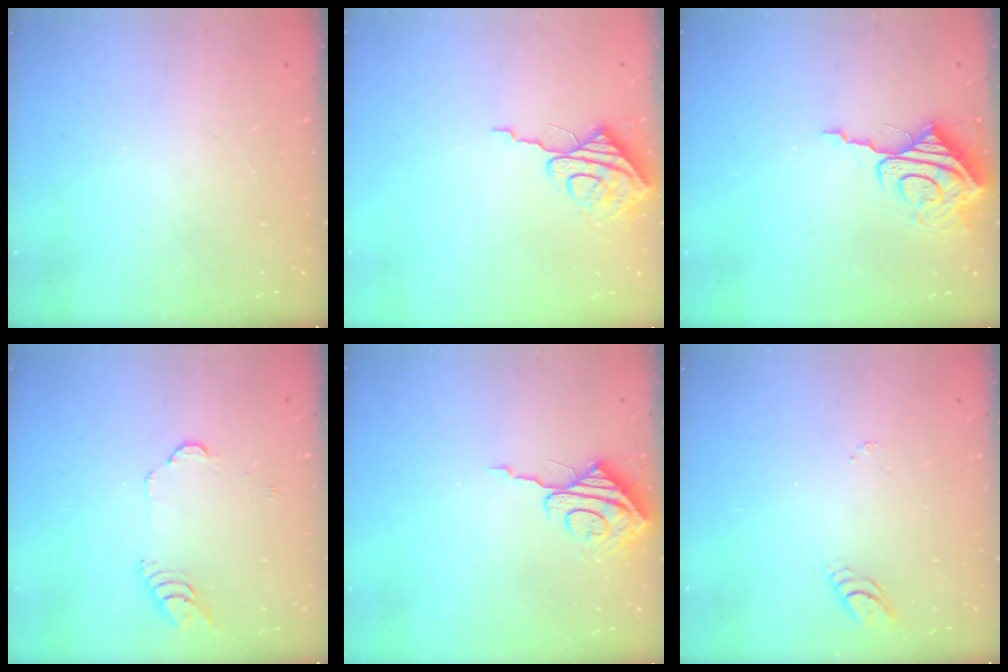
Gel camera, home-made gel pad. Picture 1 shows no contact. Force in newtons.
{"total": 8.3, "press": 8.3, "slide": 0.3}
{"total": 10.5, "press": 10.5, "slide": 1.2}
{"total": 3.9, "press": 3.9, "slide": 0.4}
{"total": 7.9, "press": 7.9, "slide": 0.5}
{"total": 3.3, "press": 3.3, "slide": 0.4}